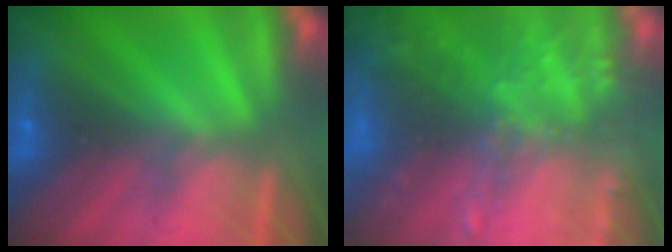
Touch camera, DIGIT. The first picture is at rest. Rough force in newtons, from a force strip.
{"total": 7.1}